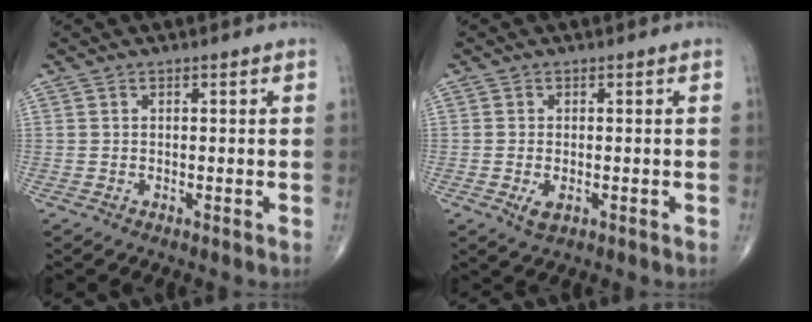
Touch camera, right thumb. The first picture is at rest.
{"total": 2.5, "force": [-0.8, 1.3, 2.0], "torque": [-0.036, -0.005, -0.012]}